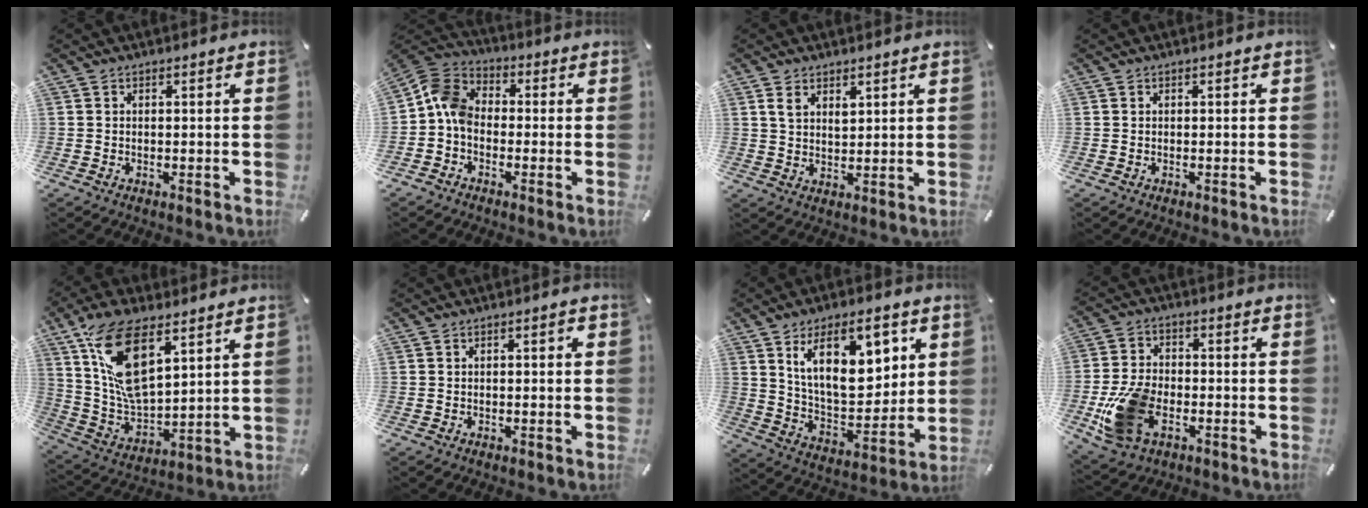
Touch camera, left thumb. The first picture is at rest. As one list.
[{"total": 7.7, "force": [-1.9, 5.9, 4.4], "torque": [-0.101, 0.023, -0.036]}, {"total": 4.5, "force": [2.5, 2.8, 2.5], "torque": [-0.039, -0.003, 0.043]}, {"total": 0.0}, {"total": 16.3, "force": [8.8, 7.7, 11.3], "torque": [-0.260, -0.041, 0.159]}, {"total": 1.3, "force": [0.2, 0.4, 1.2], "torque": [-0.023, 0.004, 0.002]}, {"total": 18.1, "force": [8.6, 9.1, 13.0], "torque": [-0.214, -0.022, 0.145]}, {"total": 13.8, "force": [-4.6, 9.2, 9.3], "torque": [-0.196, 0.015, -0.078]}]